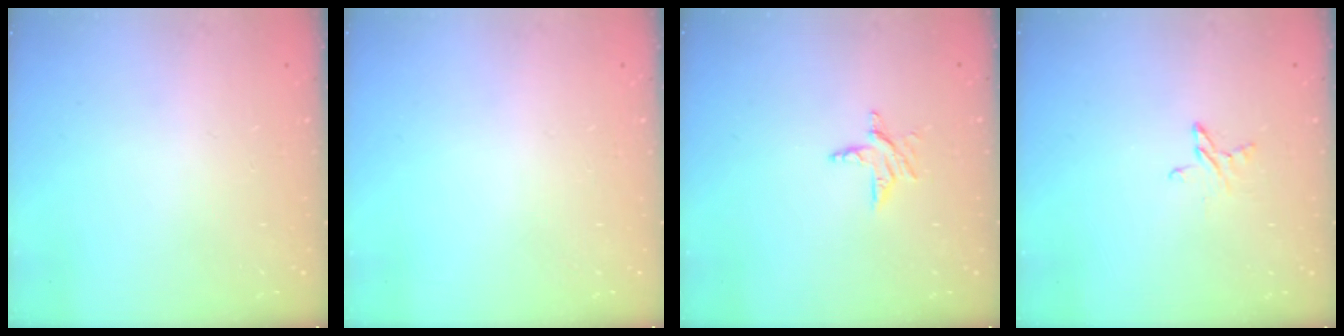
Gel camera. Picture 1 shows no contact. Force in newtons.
{"total": 0.0}
{"total": 5.7, "press": 5.7, "slide": 0.5}
{"total": 3.8, "press": 3.8, "slide": 0.4}